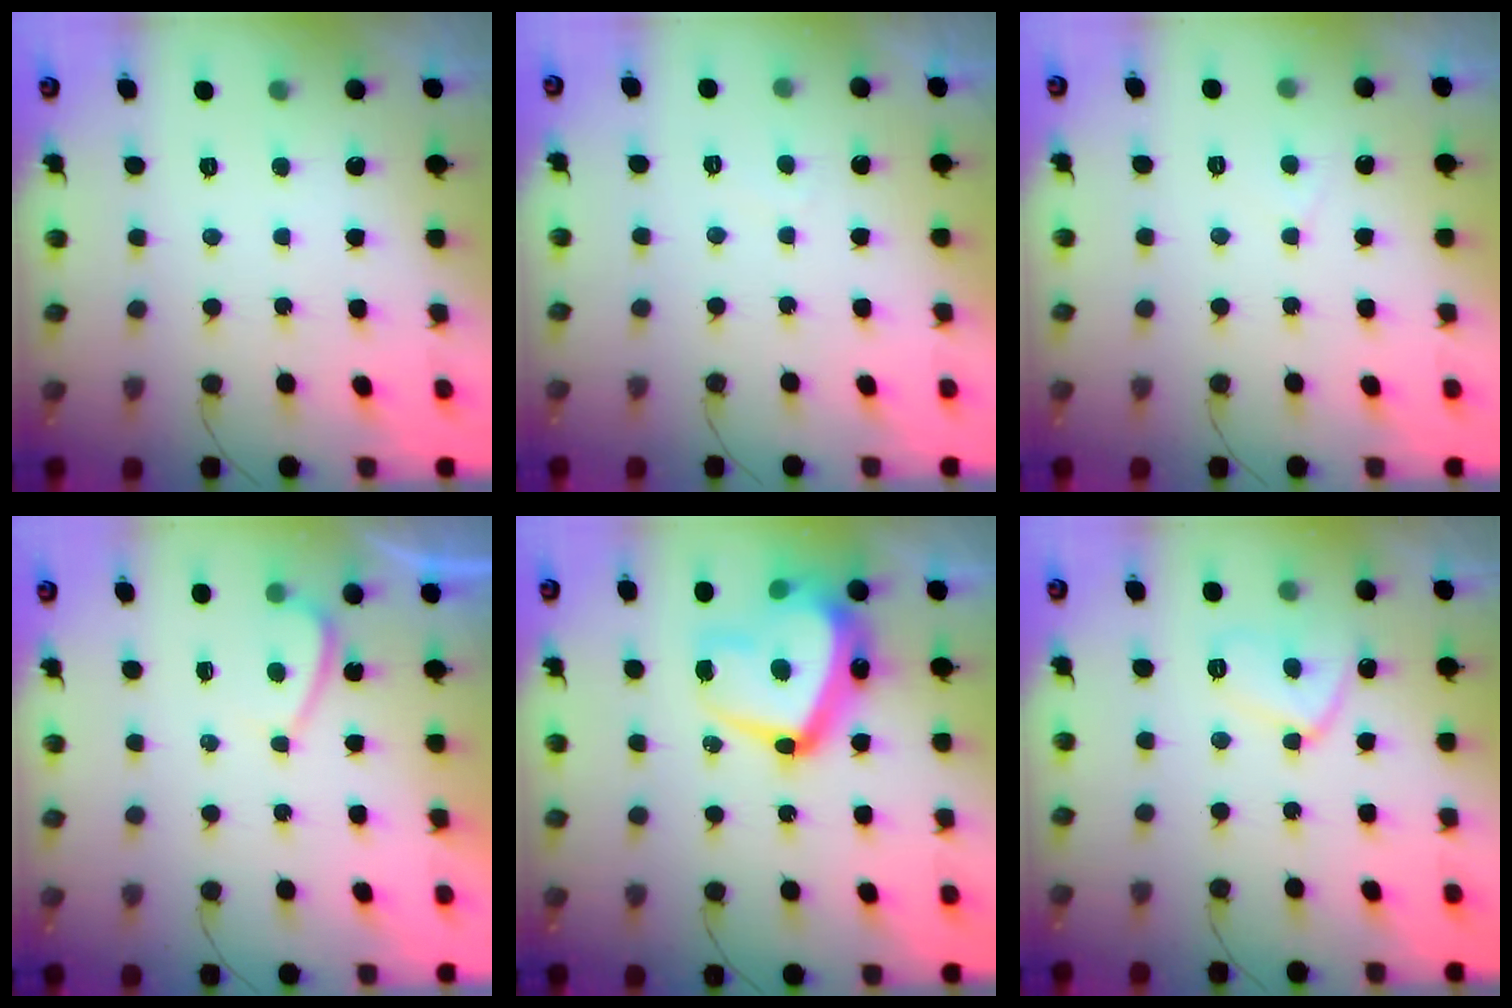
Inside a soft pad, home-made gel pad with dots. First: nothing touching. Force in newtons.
{"total": 0.8, "press": 0.7, "slide": 0.3}
{"total": 2.6, "press": 2.6, "slide": 0.3}
{"total": 2.0, "press": 1.9, "slide": 0.7}
{"total": 22.6, "press": 22.5, "slide": 1.8}
{"total": 9.1, "press": 9.1, "slide": 0.8}